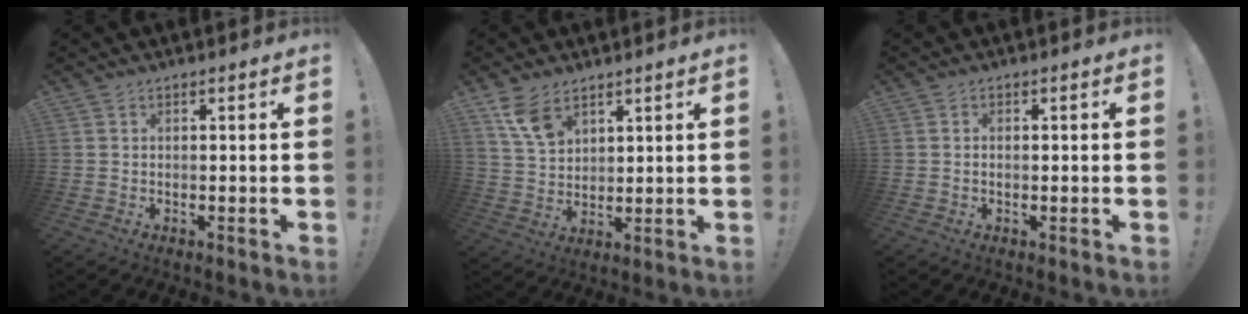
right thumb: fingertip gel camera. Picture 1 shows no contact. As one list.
[{"total": 8.9, "force": [5.7, 5.2, 4.4], "torque": [-0.075, -0.029, 0.112]}, {"total": 0.7, "force": [-0.1, 0.6, 0.3], "torque": [-0.008, 0.004, -0.001]}]